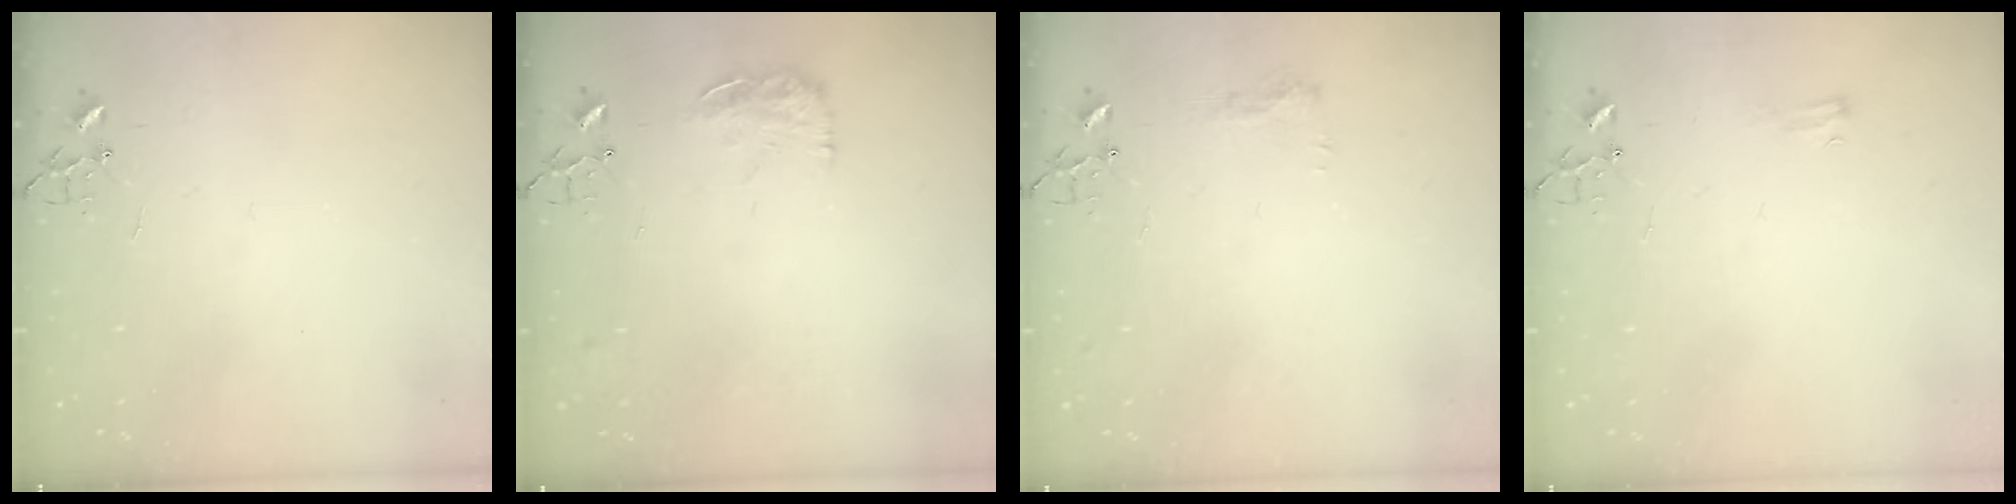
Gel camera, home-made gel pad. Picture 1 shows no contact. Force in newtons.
{"total": 10.8, "press": 10.7, "slide": 0.6}
{"total": 8.7, "press": 8.7, "slide": 0.9}
{"total": 4.1, "press": 4.1, "slide": 0.6}